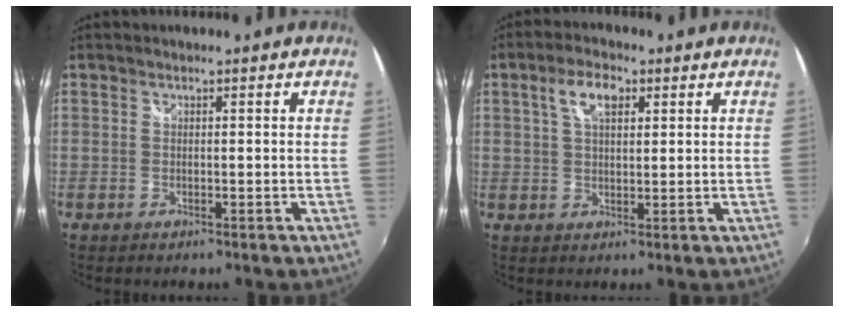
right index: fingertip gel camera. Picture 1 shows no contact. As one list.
[{"total": 5.7, "force": [2.3, 2.8, 4.3], "torque": [-0.079, 0.015, 0.041]}]